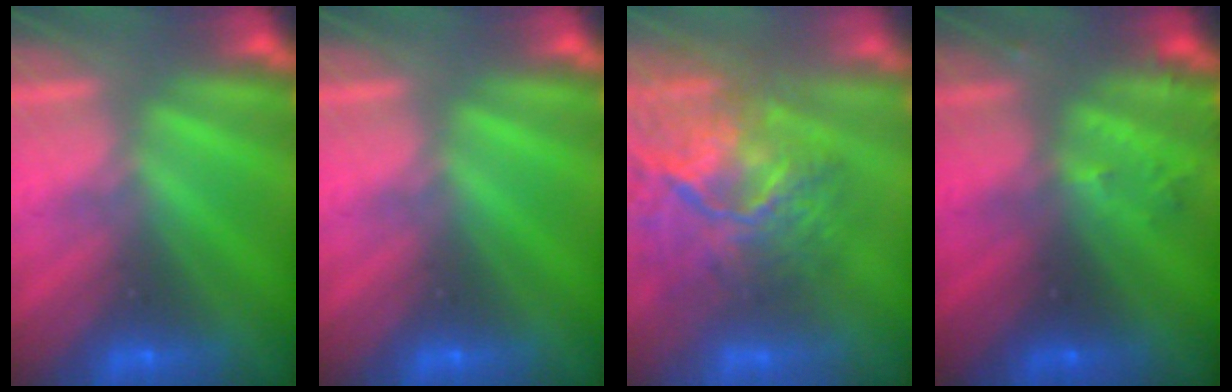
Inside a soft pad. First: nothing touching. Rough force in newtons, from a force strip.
{"total": 0.0}
{"total": 8.9}
{"total": 2.8}